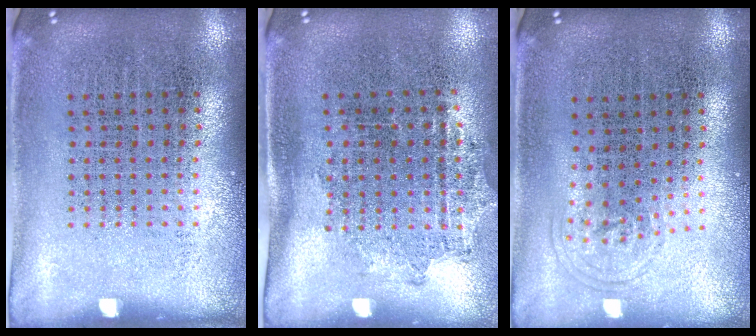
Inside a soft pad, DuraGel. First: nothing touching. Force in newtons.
{"total": 1.3, "press": 1.0, "slide": 0.9}
{"total": 0.7, "press": 0.5, "slide": 0.5}